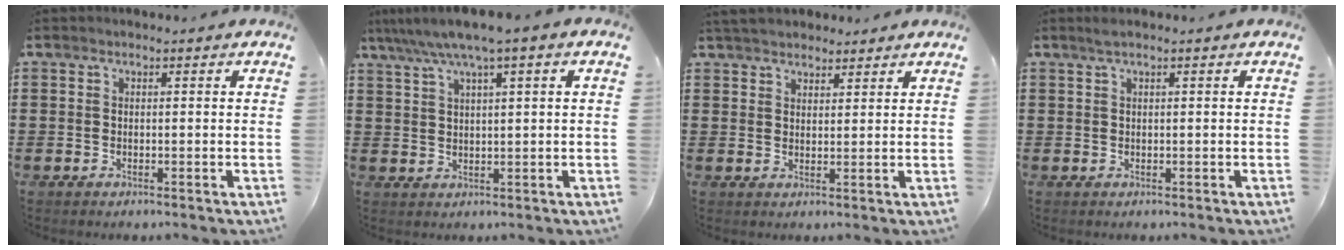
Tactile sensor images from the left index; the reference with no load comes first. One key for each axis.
{"total": 4.6, "fx": 2.7, "fy": -0.1, "fz": 3.8, "tx": -0.080, "ty": -0.003, "tz": 0.044}
{"total": 3.5, "fx": 3.3, "fy": 0.9, "fz": 0.5, "tx": -0.019, "ty": -0.001, "tz": 0.064}
{"total": 1.1, "fx": 0.6, "fy": 0.0, "fz": 1.0, "tx": -0.019, "ty": 0.001, "tz": 0.011}